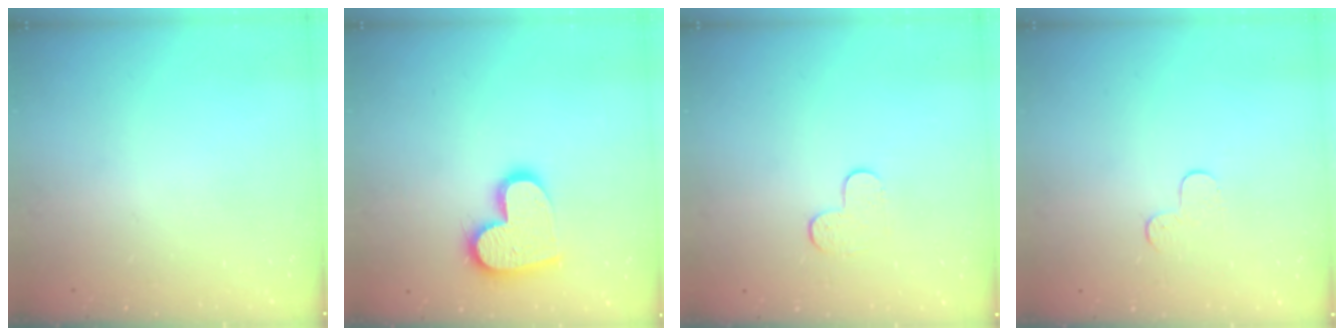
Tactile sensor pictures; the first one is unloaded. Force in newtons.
{"total": 15.2, "press": 15.2, "slide": 0.9}
{"total": 6.2, "press": 6.1, "slide": 0.5}
{"total": 4.7, "press": 4.6, "slide": 0.5}